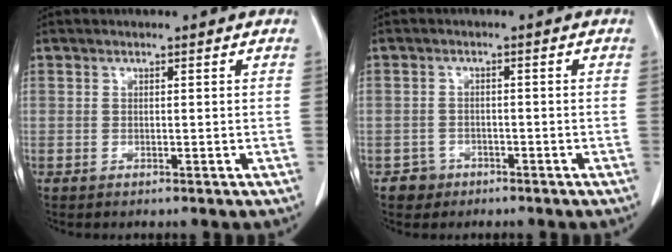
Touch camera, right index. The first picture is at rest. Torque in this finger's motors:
{"motor_torque": [-0.27, 0.02, -0.82, -0.17]}